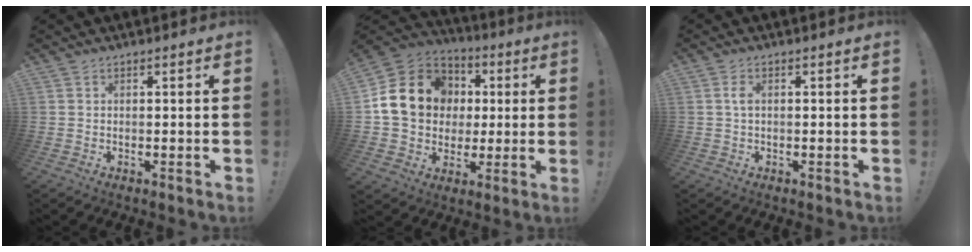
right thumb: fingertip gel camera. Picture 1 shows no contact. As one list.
[{"total": 19.7, "force": [4.1, 16.2, 10.3], "torque": [-0.160, 0.001, 0.101]}, {"total": 2.0, "force": [0.1, 1.2, 1.6], "torque": [-0.026, 0.004, -0.002]}]